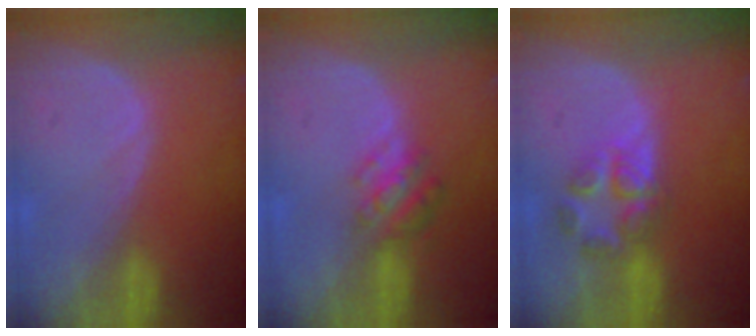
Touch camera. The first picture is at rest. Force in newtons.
{"total": 4.8, "press": 4.4, "slide": 1.9}
{"total": 5.6, "press": 5.5, "slide": 1.1}